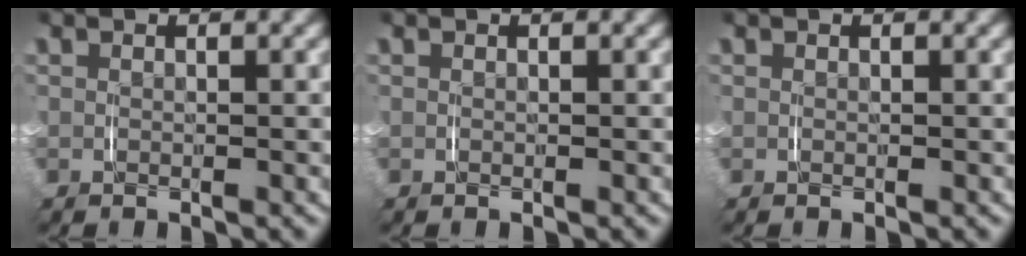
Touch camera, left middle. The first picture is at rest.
{"total": 0.0}
{"total": 0.0}